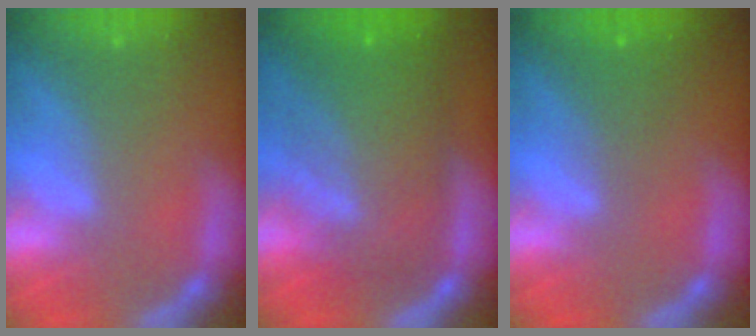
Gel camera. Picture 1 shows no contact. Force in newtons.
{"total": 9.6}
{"total": 2.0}